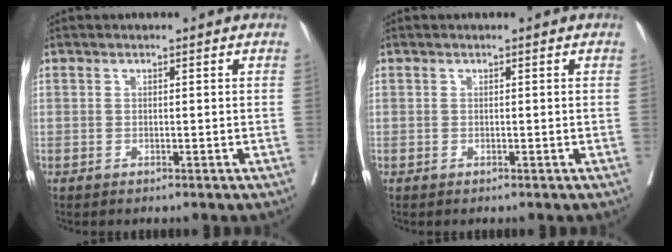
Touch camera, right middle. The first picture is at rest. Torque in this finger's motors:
{"motor_torque": [0.00, 0.00, 0.00, 0.00]}